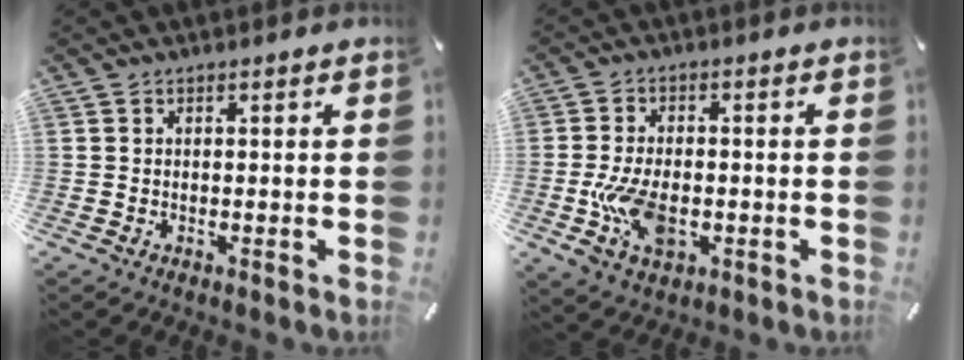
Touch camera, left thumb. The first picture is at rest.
{"total": 10.3, "force": [-2.3, 6.3, 7.9], "torque": [-0.170, 0.001, -0.036]}